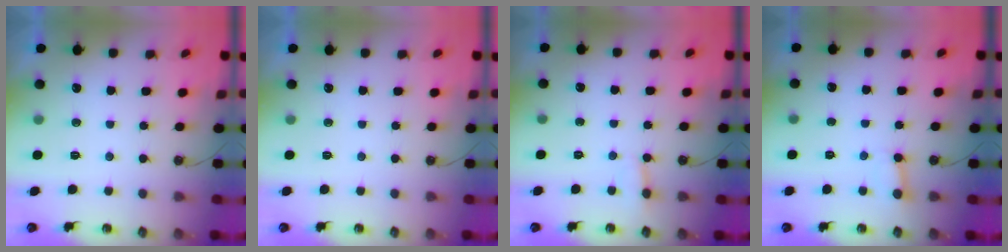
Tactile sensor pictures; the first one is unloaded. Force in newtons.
{"total": 0.0}
{"total": 2.8, "press": 2.8, "slide": 0.3}
{"total": 2.4, "press": 2.4, "slide": 0.0}